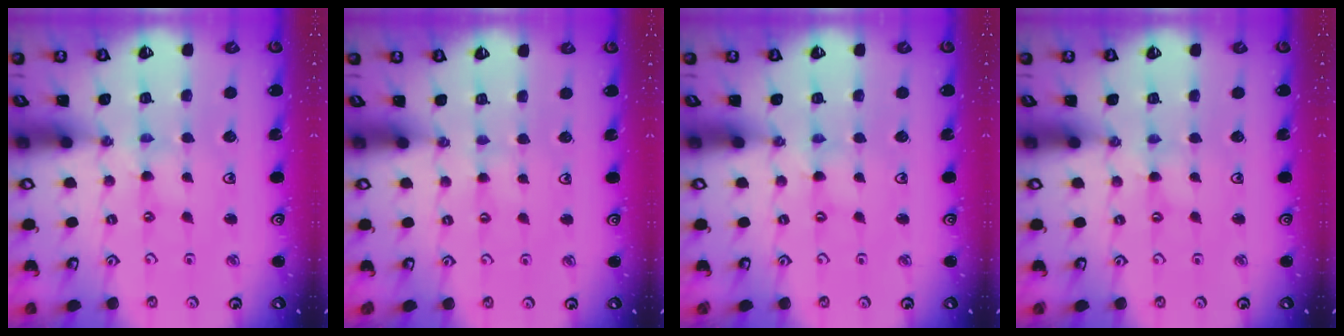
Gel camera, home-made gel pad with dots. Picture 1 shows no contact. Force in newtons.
{"total": 1.7, "press": 1.7, "slide": 0.3}
{"total": 0.0}
{"total": 0.0}